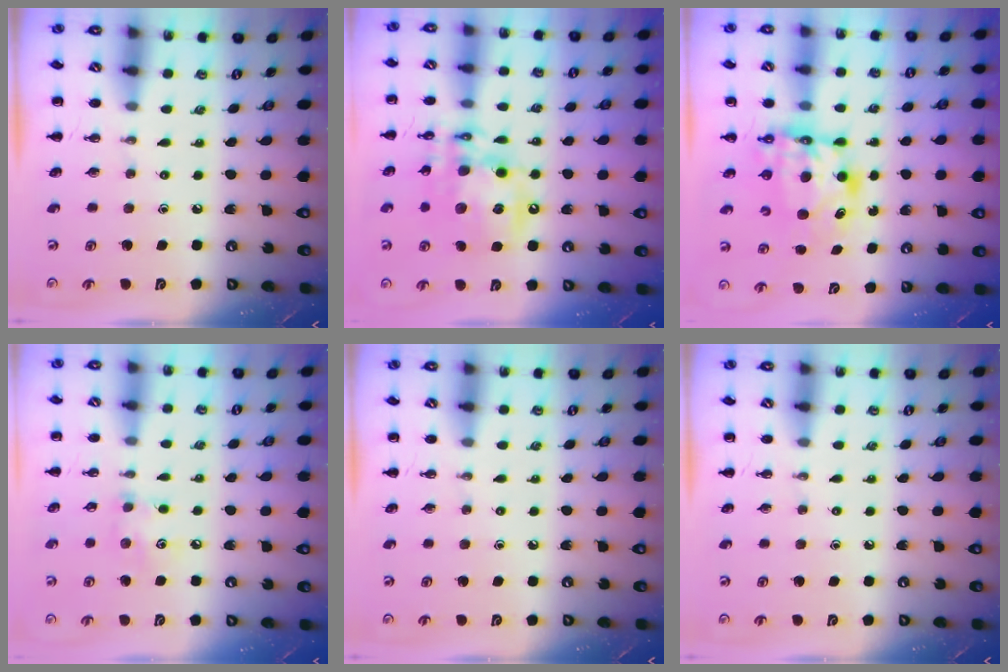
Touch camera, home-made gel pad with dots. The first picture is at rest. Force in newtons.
{"total": 16.7, "press": 16.4, "slide": 3.3}
{"total": 7.1, "press": 7.0, "slide": 1.2}
{"total": 5.2, "press": 5.2, "slide": 0.5}
{"total": 0.0}
{"total": 0.0}